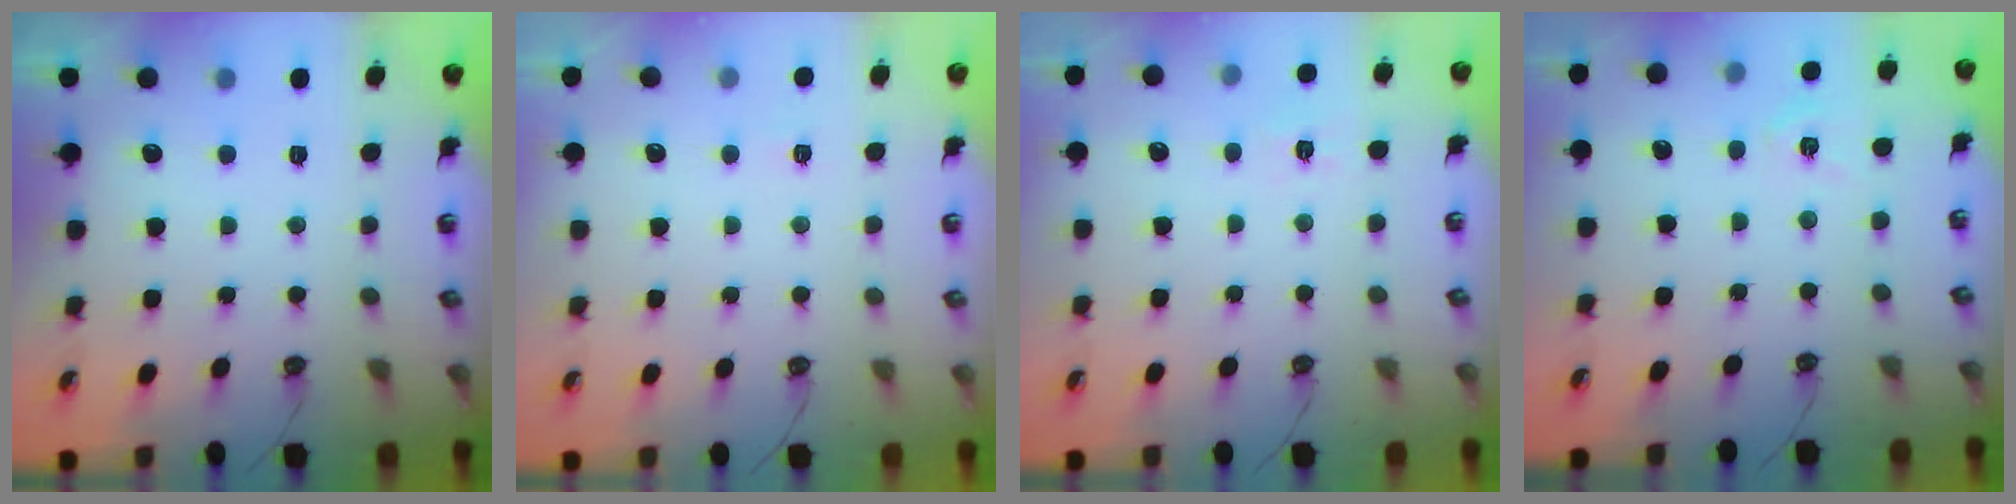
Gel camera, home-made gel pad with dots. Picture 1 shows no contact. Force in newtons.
{"total": 2.7, "press": 2.7, "slide": 0.3}
{"total": 5.1, "press": 5.0, "slide": 0.7}
{"total": 3.5, "press": 3.5, "slide": 0.1}